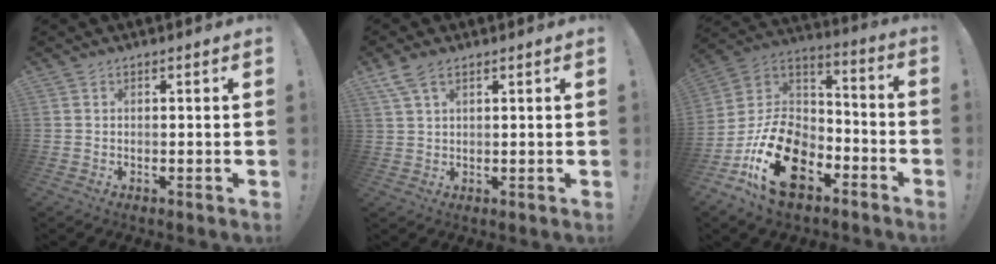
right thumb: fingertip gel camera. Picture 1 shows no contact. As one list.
[{"total": 5.5, "force": [3.5, 2.5, 3.4], "torque": [-0.064, -0.008, 0.068]}, {"total": 23.6, "force": [-10.6, 15.1, 14.7], "torque": [-0.269, 0.067, -0.167]}]